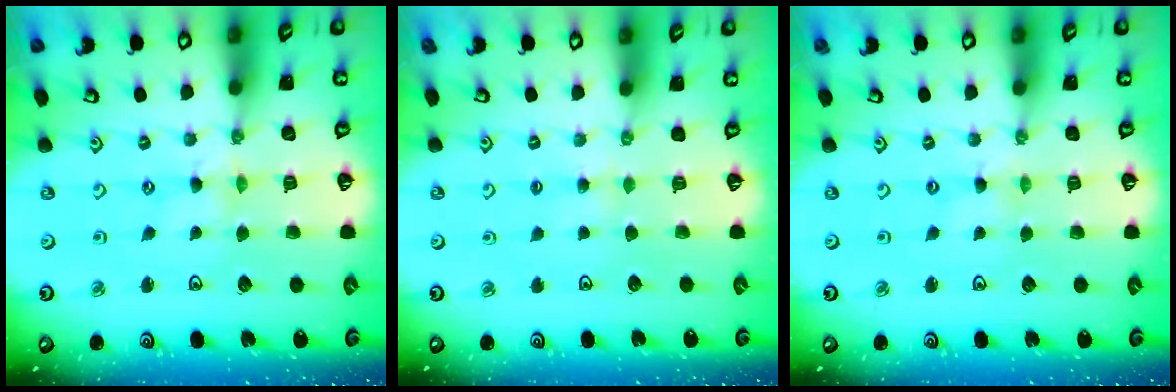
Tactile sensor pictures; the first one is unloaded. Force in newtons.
{"total": 2.8, "press": 2.8, "slide": 0.4}
{"total": 0.0}